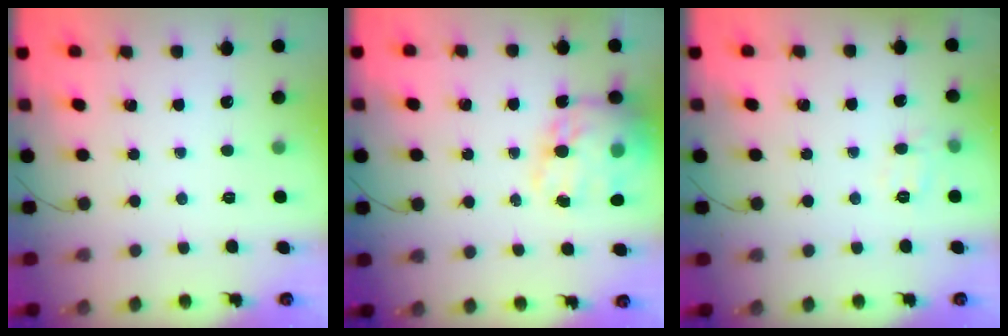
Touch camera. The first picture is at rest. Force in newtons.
{"total": 19.3, "press": 18.8, "slide": 4.4}
{"total": 6.7, "press": 6.6, "slide": 1.2}